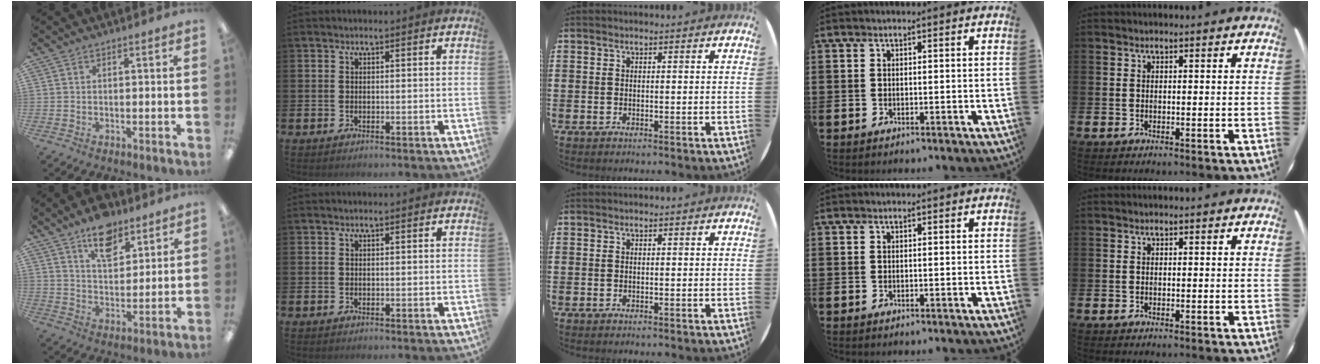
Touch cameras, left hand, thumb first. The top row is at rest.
{"thumb": {"total": 10.9, "force": [7.8, 5.6, 5.2], "torque": [-0.068, -0.038, 0.137]}}